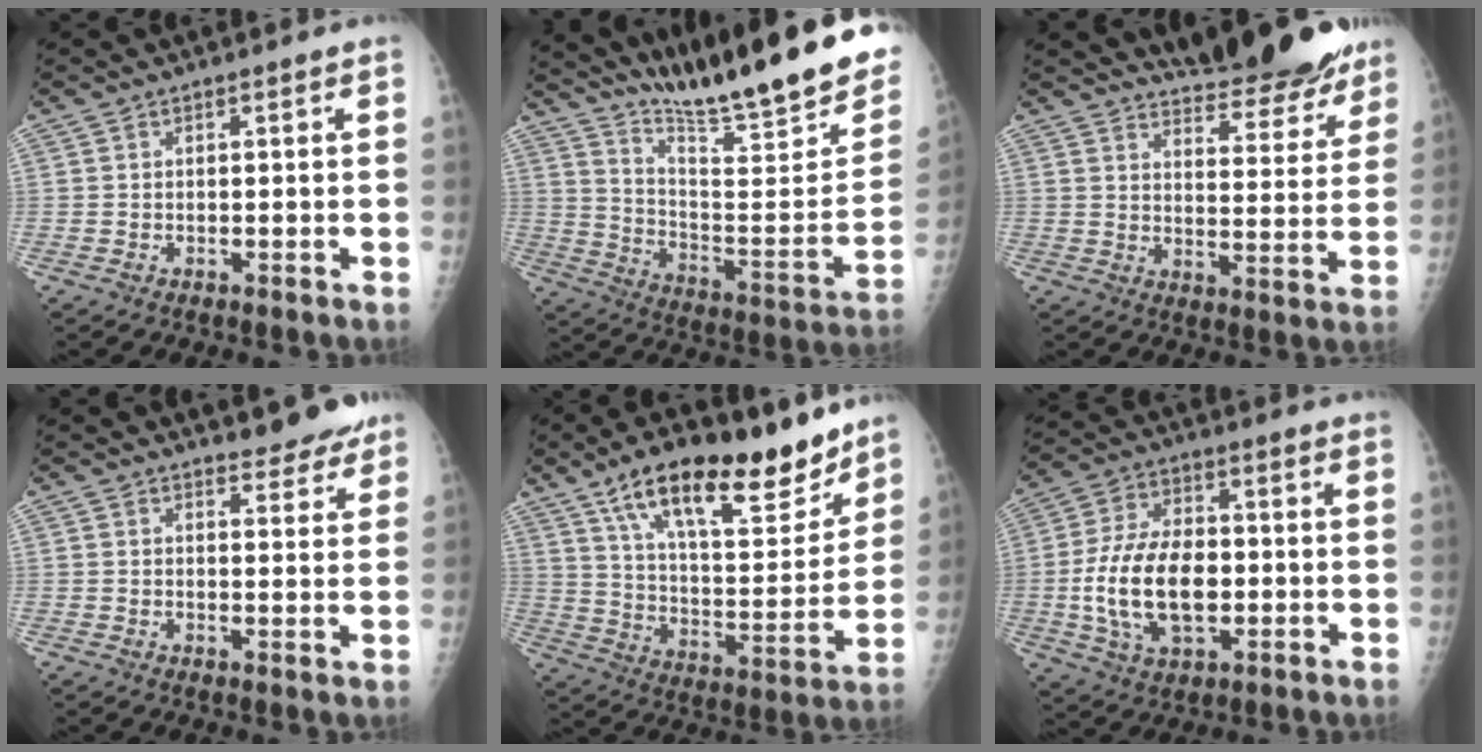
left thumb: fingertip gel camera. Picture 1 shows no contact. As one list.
[{"total": 26.1, "force": [20.4, 2.7, 16.1], "torque": [-0.233, -0.119, 0.322]}, {"total": 17.7, "force": [15.9, 4.9, 6.2], "torque": [-0.042, -0.103, 0.206]}, {"total": 6.3, "force": [5.6, 2.0, 2.1], "torque": [-0.003, -0.033, 0.065]}, {"total": 23.0, "force": [15.7, 8.5, 14.5], "torque": [-0.185, -0.062, 0.259]}, {"total": 16.1, "force": [-1.9, 9.4, 12.9], "torque": [-0.227, 0.008, -0.029]}]